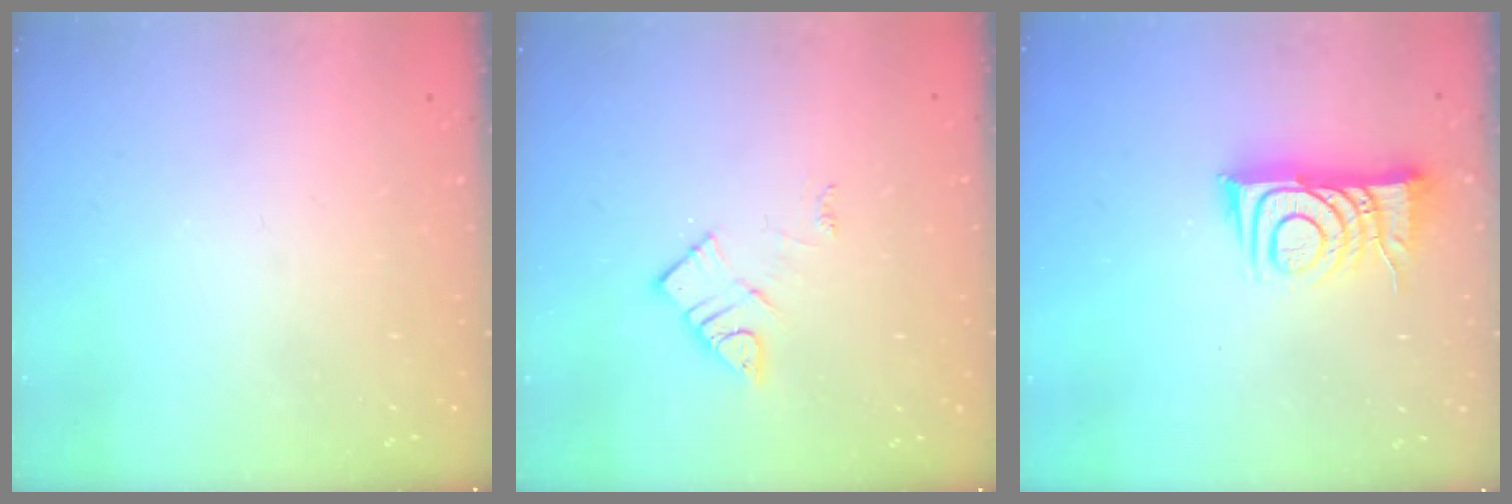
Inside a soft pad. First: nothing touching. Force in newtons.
{"total": 8.2, "press": 8.2, "slide": 0.5}
{"total": 9.8, "press": 9.8, "slide": 1.2}